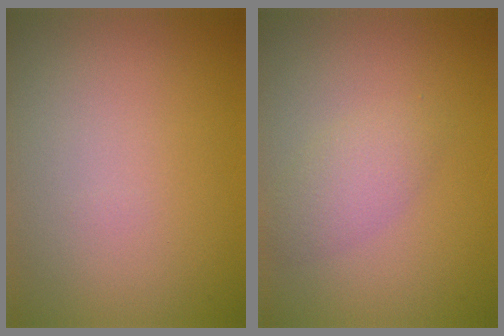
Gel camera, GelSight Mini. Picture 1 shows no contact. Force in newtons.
{"total": 2.2, "press": 2.2, "slide": 0.0}